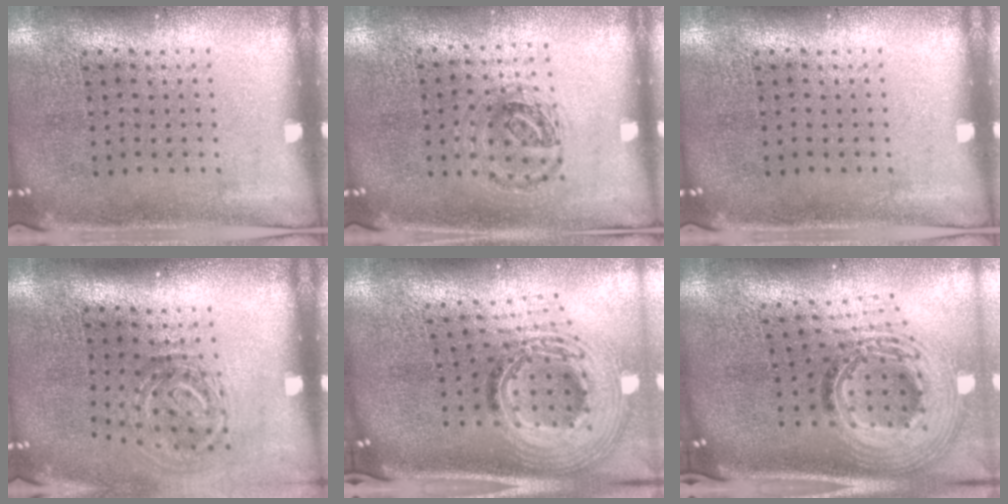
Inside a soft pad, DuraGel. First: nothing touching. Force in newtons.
{"total": 0.9, "press": 0.9, "slide": 0.3}
{"total": 0.0}
{"total": 1.9, "press": 1.2, "slide": 1.5}
{"total": 2.5, "press": 1.8, "slide": 1.8}
{"total": 2.4, "press": 1.8, "slide": 1.6}